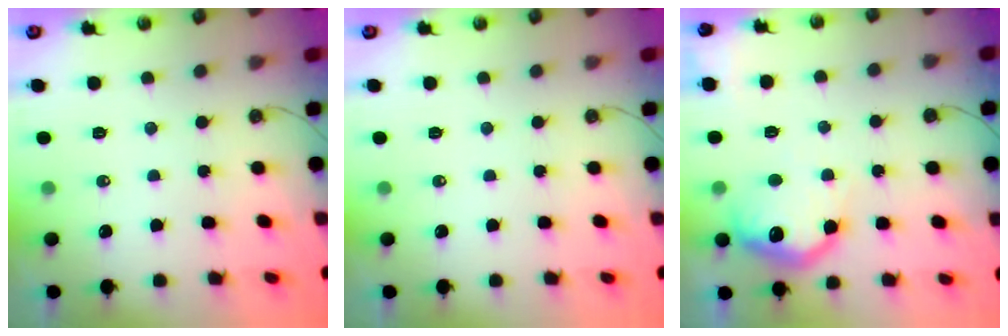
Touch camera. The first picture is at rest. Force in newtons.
{"total": 0.0}
{"total": 13.9, "press": 13.8, "slide": 0.9}